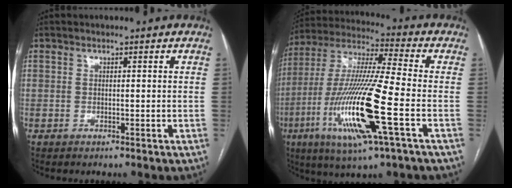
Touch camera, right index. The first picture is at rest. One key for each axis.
{"total": 19.9, "fx": -6.2, "fy": 1.3, "fz": 18.9, "tx": -0.405, "ty": -0.025, "tz": -0.117}